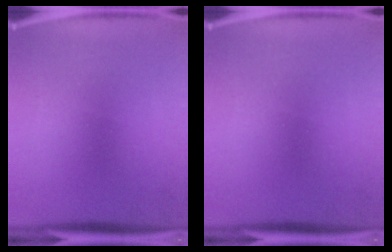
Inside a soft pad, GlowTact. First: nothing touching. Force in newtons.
{"total": 0.0}